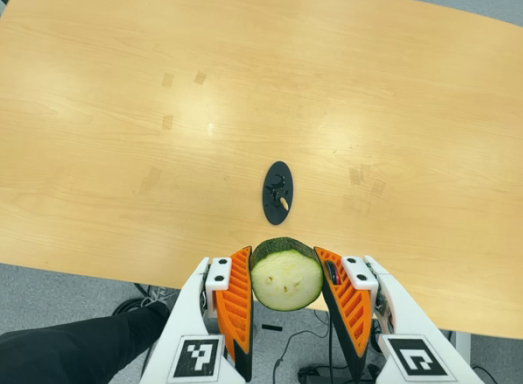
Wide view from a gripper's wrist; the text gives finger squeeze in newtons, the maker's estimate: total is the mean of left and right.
{"total": 11.8, "left": 11.9, "right": 11.7}